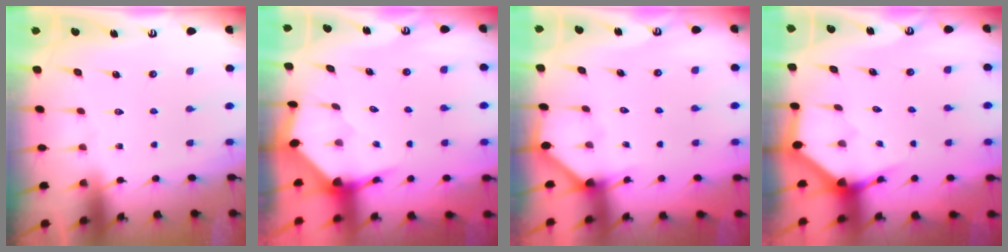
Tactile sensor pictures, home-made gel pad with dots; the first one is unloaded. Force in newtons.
{"total": 3.7, "press": 3.6, "slide": 0.4}
{"total": 1.8, "press": 1.8, "slide": 0.1}
{"total": 3.5, "press": 3.5, "slide": 0.2}